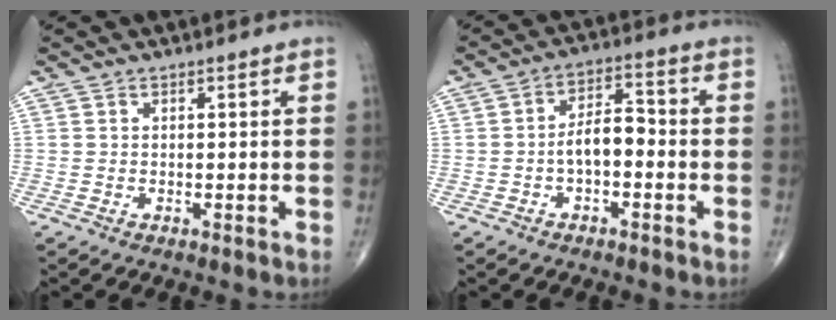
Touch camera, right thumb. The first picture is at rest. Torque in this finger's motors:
{"motor_torque": [0.93, 1.27, 0.64, -0.19, 0.05]}